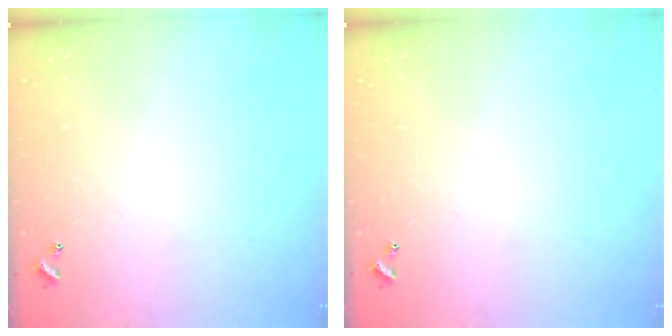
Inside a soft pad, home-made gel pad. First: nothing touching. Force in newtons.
{"total": 0.0}